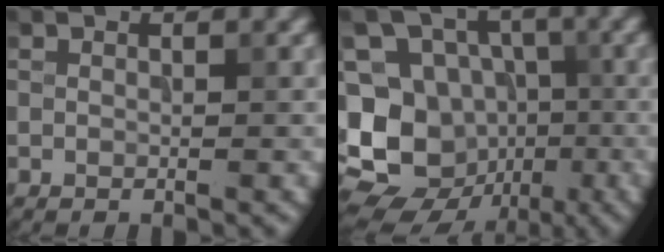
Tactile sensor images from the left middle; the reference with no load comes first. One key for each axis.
{"total": 14.7, "fx": -4.4, "fy": 12.9, "fz": 5.5, "tx": -0.128, "ty": 0.009, "tz": -0.080}